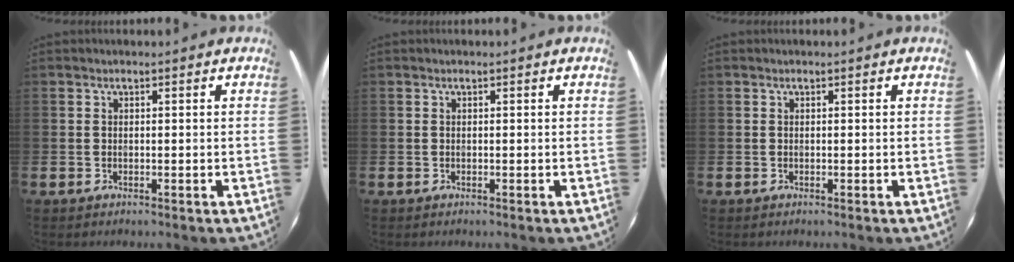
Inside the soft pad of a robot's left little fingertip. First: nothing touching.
{"total": 0.0}
{"total": 0.0}